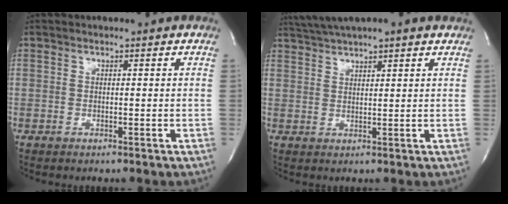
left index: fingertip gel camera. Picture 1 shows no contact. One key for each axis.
{"total": 7.9, "fx": 6.4, "fy": 0.6, "fz": 4.7, "tx": -0.084, "ty": 0.037, "tz": 0.098}